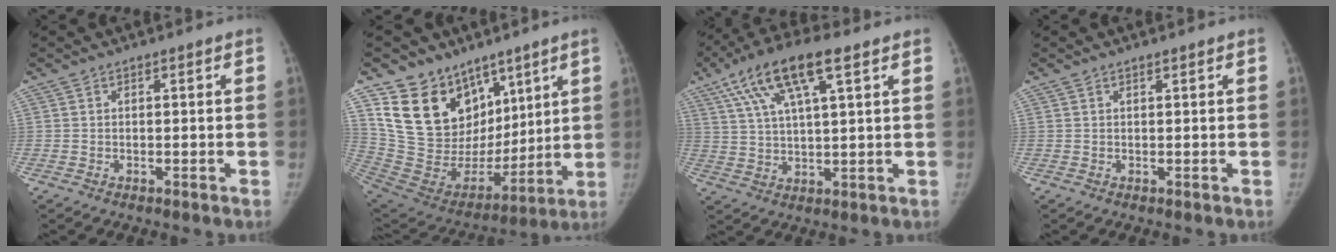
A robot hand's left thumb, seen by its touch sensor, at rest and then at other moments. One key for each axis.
{"total": 20.6, "fx": 11.6, "fy": 14.3, "fz": 9.1, "tx": -0.120, "ty": -0.043, "tz": 0.234}
{"total": 14.5, "fx": 6.9, "fy": 4.3, "fz": 12.0, "tx": -0.228, "ty": 0.007, "tz": 0.124}
{"total": 0.0}